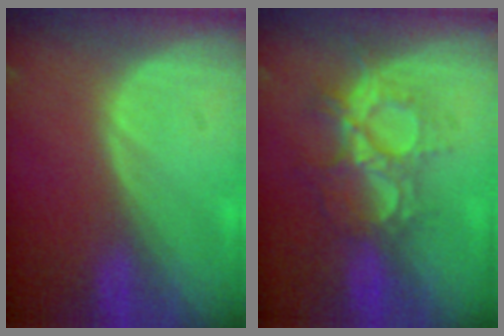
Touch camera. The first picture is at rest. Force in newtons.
{"total": 9.3, "press": 7.9, "slide": 4.9}